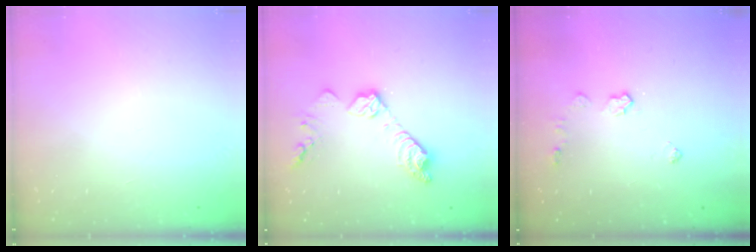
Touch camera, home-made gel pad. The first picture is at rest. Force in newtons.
{"total": 12.8, "press": 12.8, "slide": 0.7}
{"total": 4.9, "press": 4.9, "slide": 0.0}